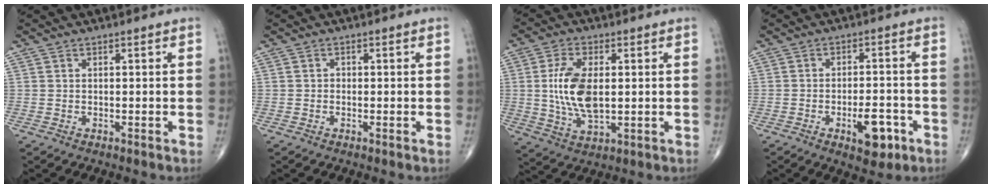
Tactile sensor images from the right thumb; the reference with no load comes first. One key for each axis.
{"total": 0.7, "fx": -0.2, "fy": 0.6, "fz": 0.2, "tx": 0.000, "ty": 0.002, "tz": -0.006}
{"total": 11.2, "fx": 0.8, "fy": 5.6, "fz": 9.6, "tx": -0.190, "ty": -0.007, "tz": 0.019}
{"total": 7.5, "fx": -3.3, "fy": 3.5, "fz": 5.8, "tx": -0.065, "ty": 0.019, "tz": -0.042}